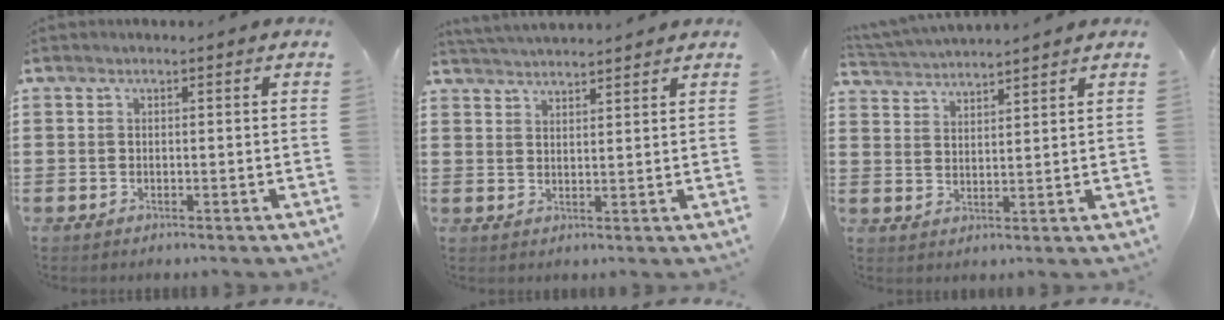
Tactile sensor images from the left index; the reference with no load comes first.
{"total": 2.9, "force": [2.9, -0.3, 0.2], "torque": [-0.012, -0.009, 0.055]}
{"total": 3.1, "force": [3.1, -0.3, -0.1], "torque": [-0.009, -0.012, 0.054]}